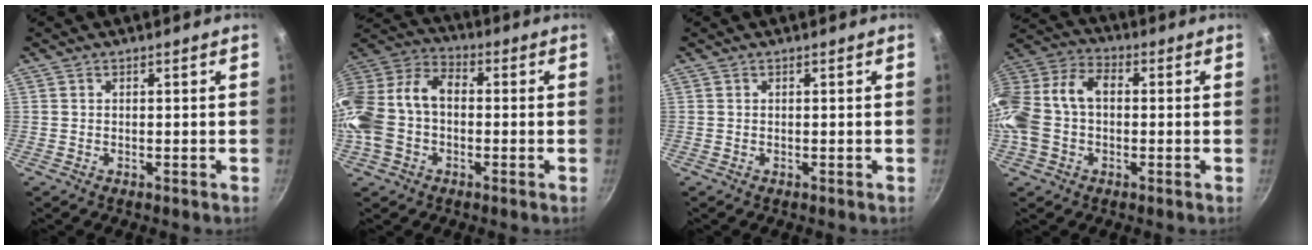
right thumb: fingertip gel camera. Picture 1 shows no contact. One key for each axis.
{"total": 17.9, "fx": -2.4, "fy": 12.8, "fz": 12.3, "tx": -0.249, "ty": 0.054, "tz": -0.061}
{"total": 0.0}
{"total": 16.3, "fx": -1.0, "fy": 11.6, "fz": 11.4, "tx": -0.226, "ty": 0.049, "tz": -0.036}